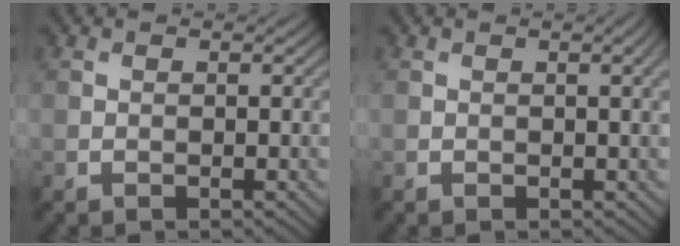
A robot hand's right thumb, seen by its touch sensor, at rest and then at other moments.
{"total": 1.7, "force": [0.5, 0.2, 1.6], "torque": [-0.019, 0.005, 0.007]}